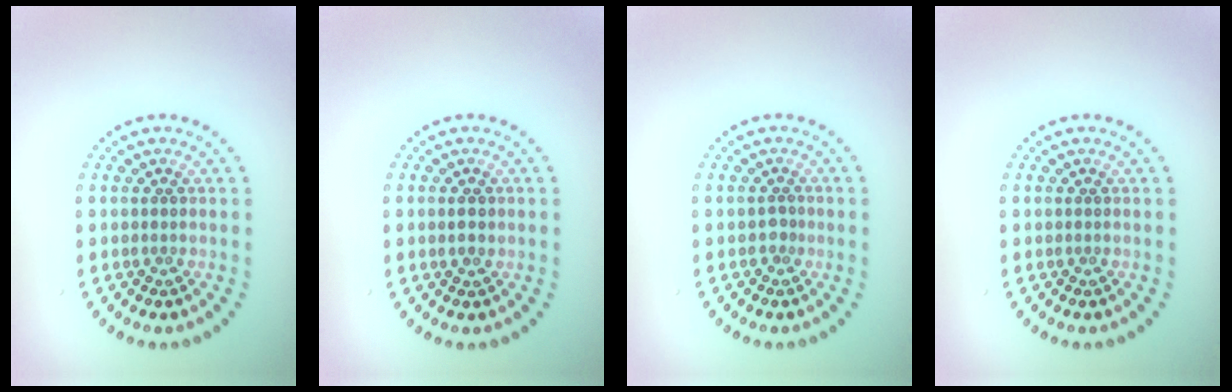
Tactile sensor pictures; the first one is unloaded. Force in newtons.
{"total": 1.1, "press": 1.1, "slide": 0.2}
{"total": 0.9, "press": 0.6, "slide": 0.6}
{"total": 0.0}